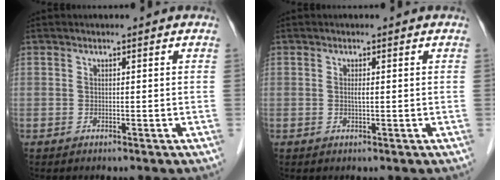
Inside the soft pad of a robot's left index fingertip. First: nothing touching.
{"total": 0.8, "force": [0.1, 0.0, 0.7], "torque": [-0.017, -0.001, 0.001]}